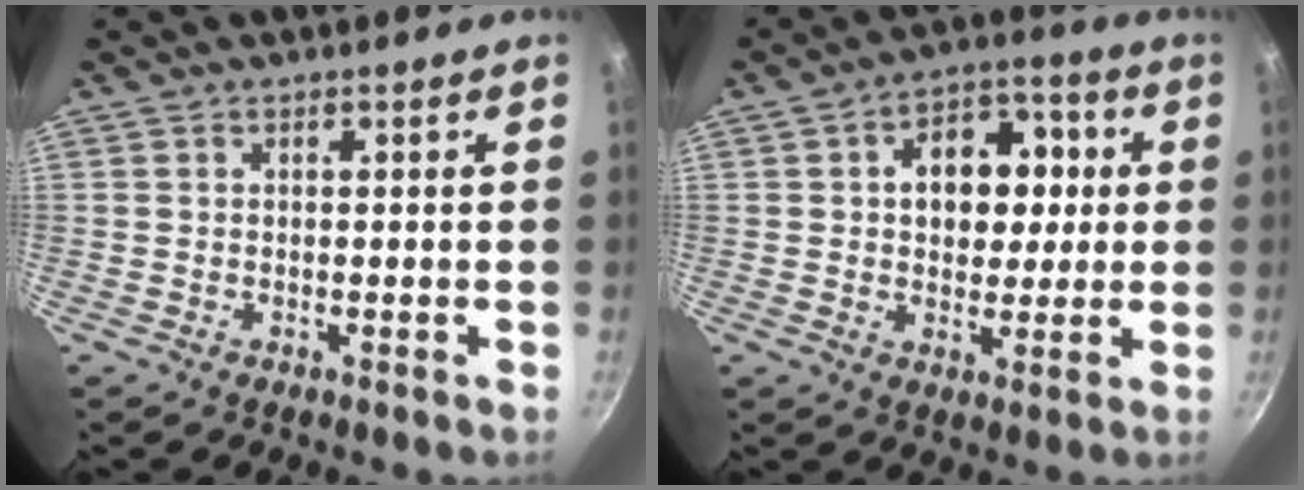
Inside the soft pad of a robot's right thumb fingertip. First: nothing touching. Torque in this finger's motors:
{"motor_torque": [-0.43, 0.78, 0.25, 0.00, 0.22]}